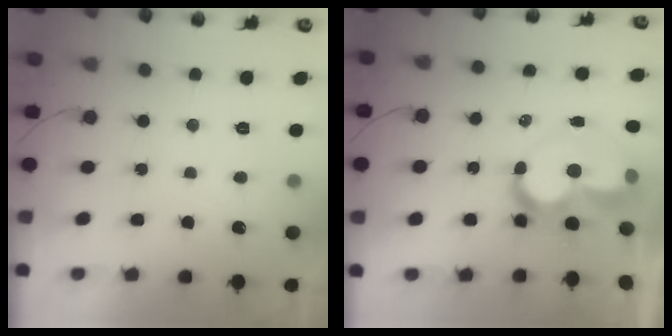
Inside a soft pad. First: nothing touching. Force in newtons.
{"total": 10.0, "press": 10.0, "slide": 0.8}